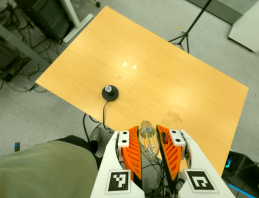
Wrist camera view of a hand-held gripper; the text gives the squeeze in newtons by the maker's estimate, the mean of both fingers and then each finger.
{"total": 22.1, "left": 24.8, "right": 19.4}